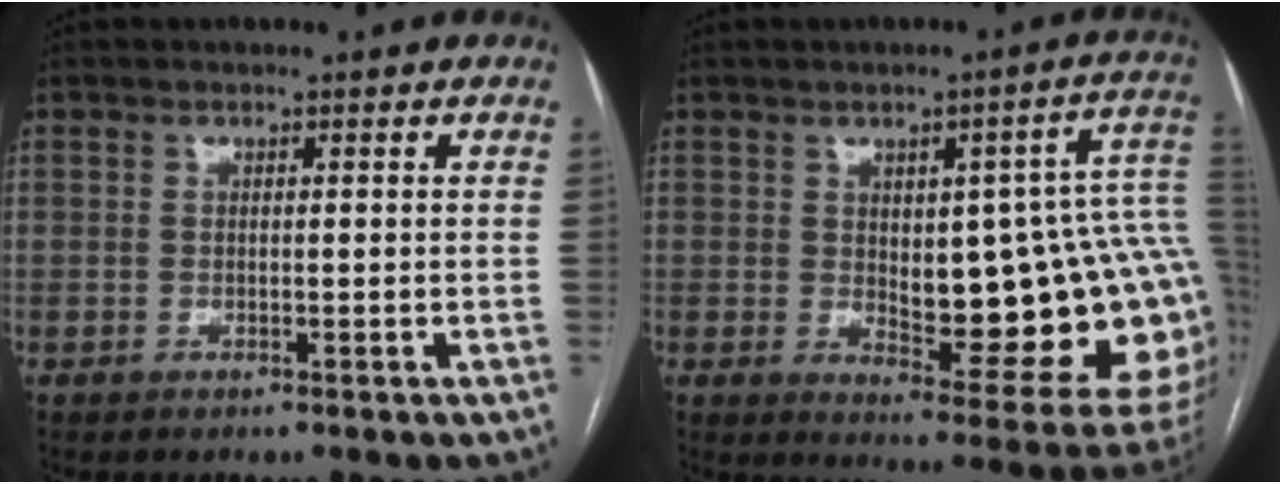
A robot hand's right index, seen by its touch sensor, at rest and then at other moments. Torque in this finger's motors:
{"motor_torque": [1.71, -0.43, 0.54, 0.07]}